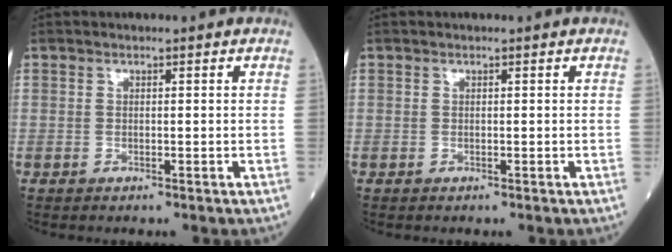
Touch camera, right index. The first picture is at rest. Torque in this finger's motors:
{"motor_torque": [0.01, -0.04, 0.06, -0.01]}